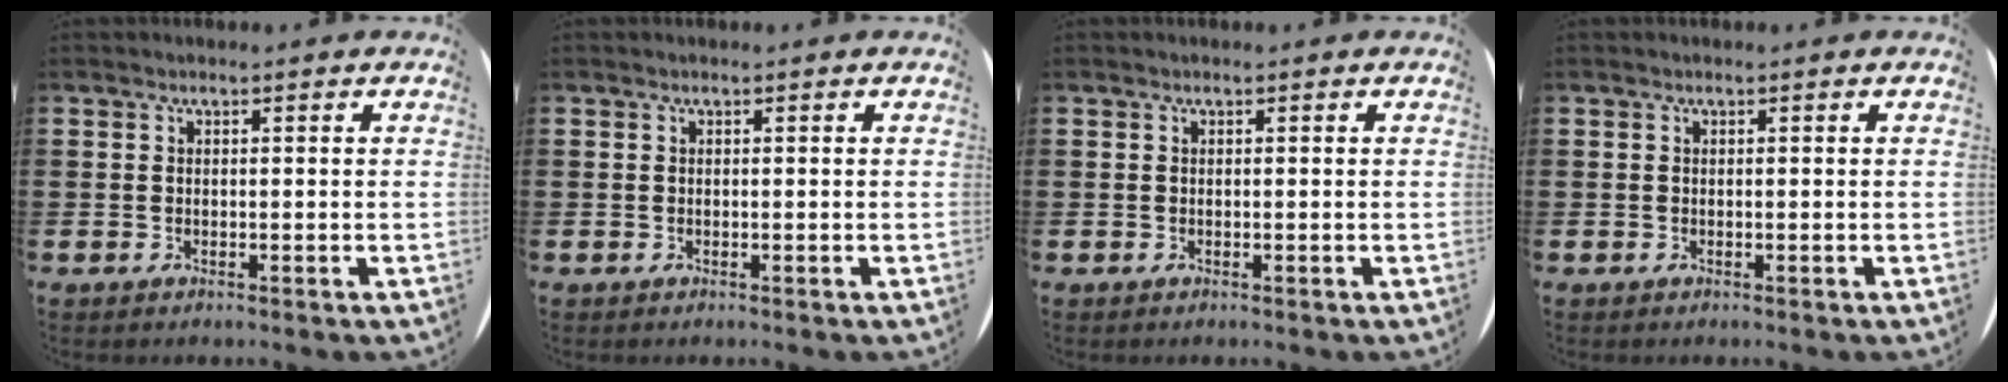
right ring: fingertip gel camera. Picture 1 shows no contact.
{"total": 0.0}
{"total": 0.0}
{"total": 0.0}